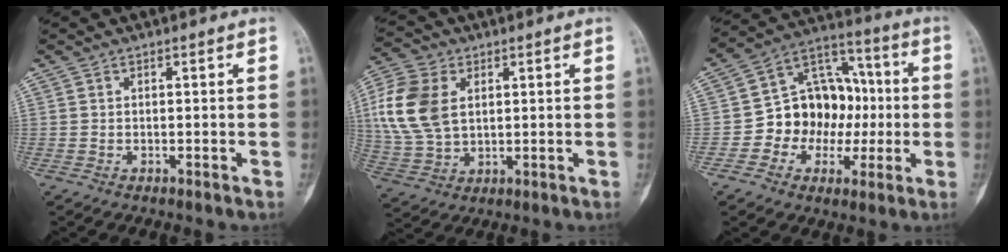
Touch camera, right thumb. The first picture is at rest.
{"total": 13.2, "force": [2.8, 8.9, 9.4], "torque": [-0.203, 0.000, 0.057]}
{"total": 15.4, "force": [-1.3, 12.4, 9.2], "torque": [-0.088, 0.040, -0.022]}